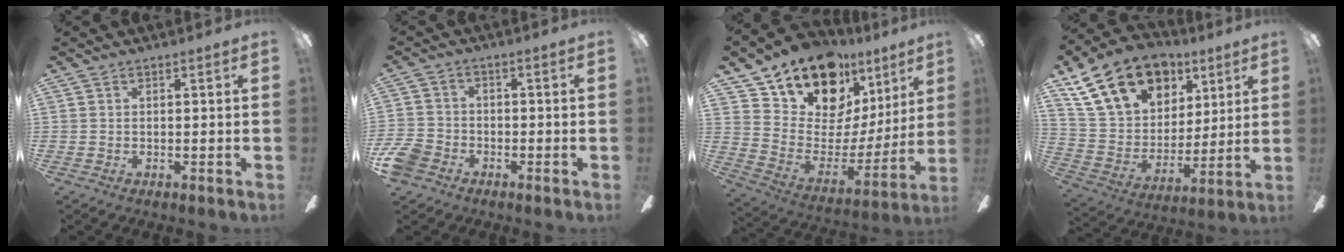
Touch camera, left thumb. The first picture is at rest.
{"total": 6.4, "force": [-3.6, 4.6, 2.5], "torque": [-0.069, 0.020, -0.070]}
{"total": 16.5, "force": [13.4, 7.8, 5.6], "torque": [-0.107, -0.107, 0.240]}
{"total": 21.3, "force": [12.1, 14.0, 10.6], "torque": [-0.194, -0.051, 0.223]}